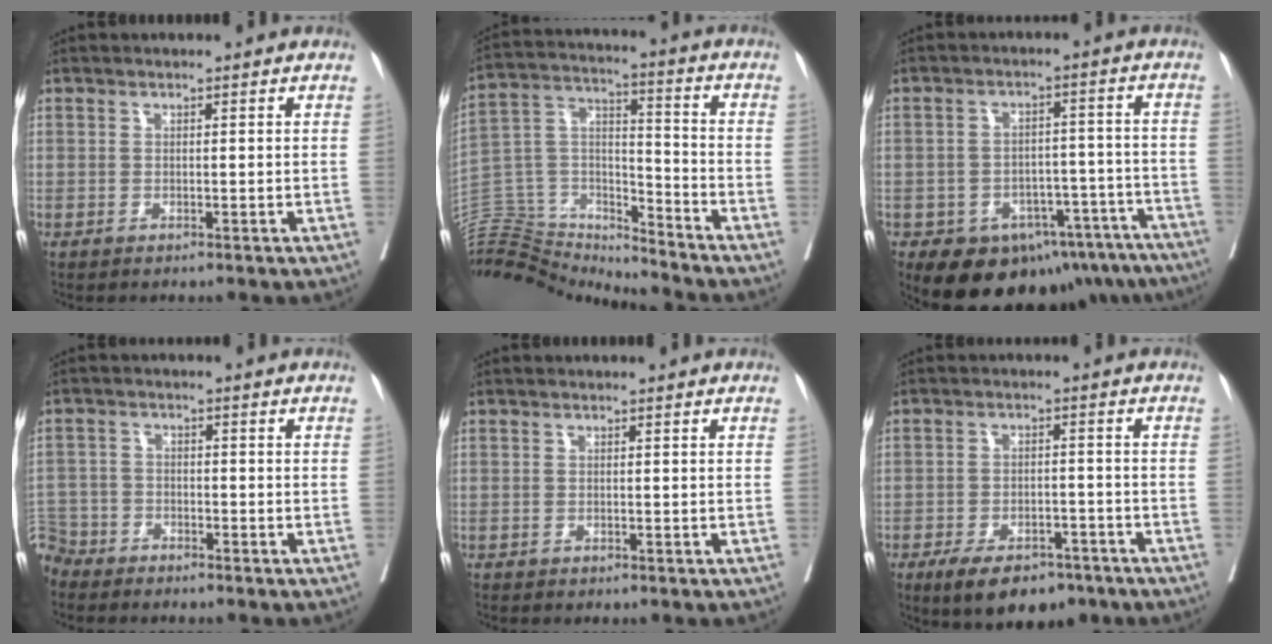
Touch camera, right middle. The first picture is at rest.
{"total": 18.8, "force": [-18.4, 2.7, 2.8], "torque": [-0.064, 0.052, -0.322]}
{"total": 18.8, "force": [-14.3, 9.3, 7.8], "torque": [-0.080, 0.028, -0.171]}
{"total": 5.8, "force": [-5.1, 2.6, -0.6], "torque": [0.010, -0.003, -0.104]}
{"total": 0.0}
{"total": 10.2, "force": [-7.3, 4.6, 5.6], "torque": [-0.081, -0.002, -0.111]}